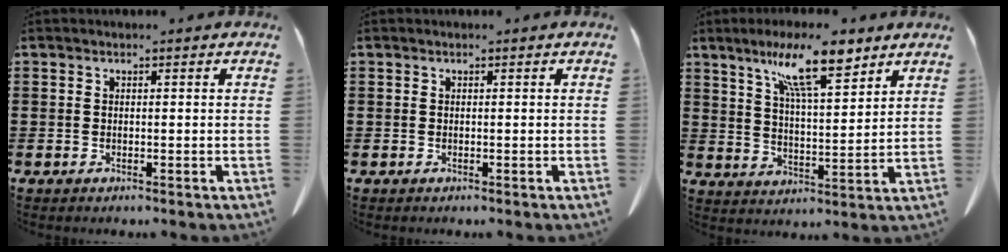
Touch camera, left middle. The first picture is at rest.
{"total": 0.0}
{"total": 10.8, "force": [7.6, 2.3, 7.2], "torque": [-0.132, -0.024, 0.129]}